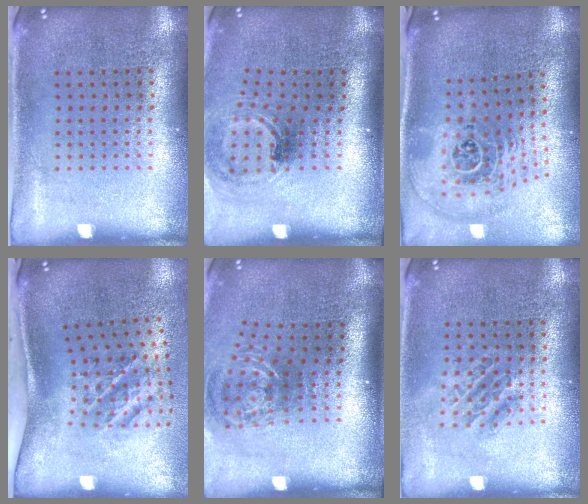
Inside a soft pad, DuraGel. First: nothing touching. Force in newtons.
{"total": 1.3, "press": 1.0, "slide": 0.7}
{"total": 2.7, "press": 1.8, "slide": 2.0}
{"total": 2.3, "press": 1.3, "slide": 1.9}
{"total": 1.8, "press": 1.3, "slide": 1.3}
{"total": 1.1, "press": 1.0, "slide": 0.4}